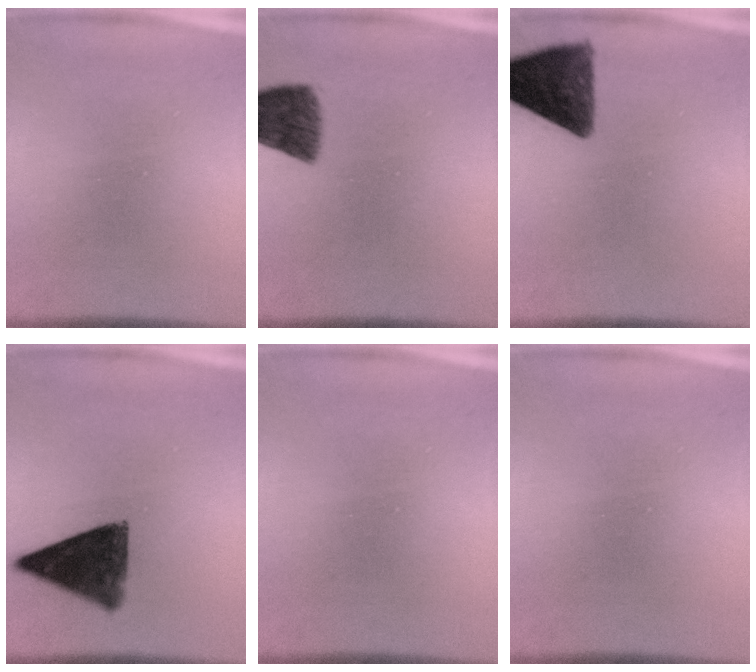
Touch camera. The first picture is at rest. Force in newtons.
{"total": 7.8}
{"total": 11.4}
{"total": 9.2}
{"total": 0.0}
{"total": 0.0}